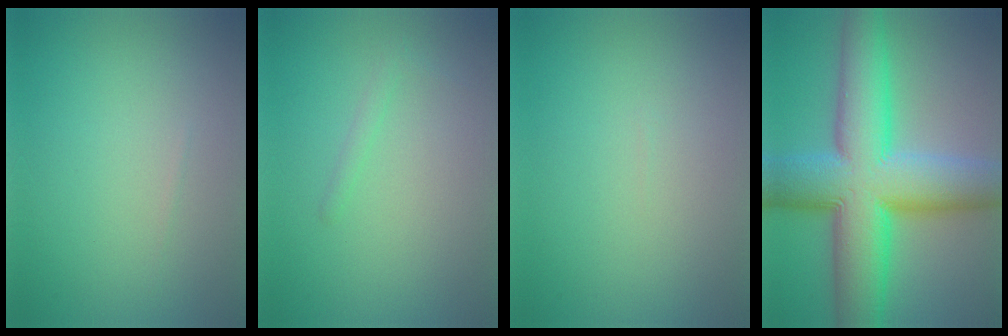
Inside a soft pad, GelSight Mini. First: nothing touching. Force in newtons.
{"total": 0.8, "press": 0.8, "slide": 0.0}
{"total": 0.0}
{"total": 14.2, "press": 14.2, "slide": 0.2}